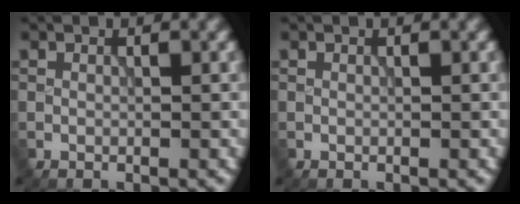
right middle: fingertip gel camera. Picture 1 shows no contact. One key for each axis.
{"total": 0.0}